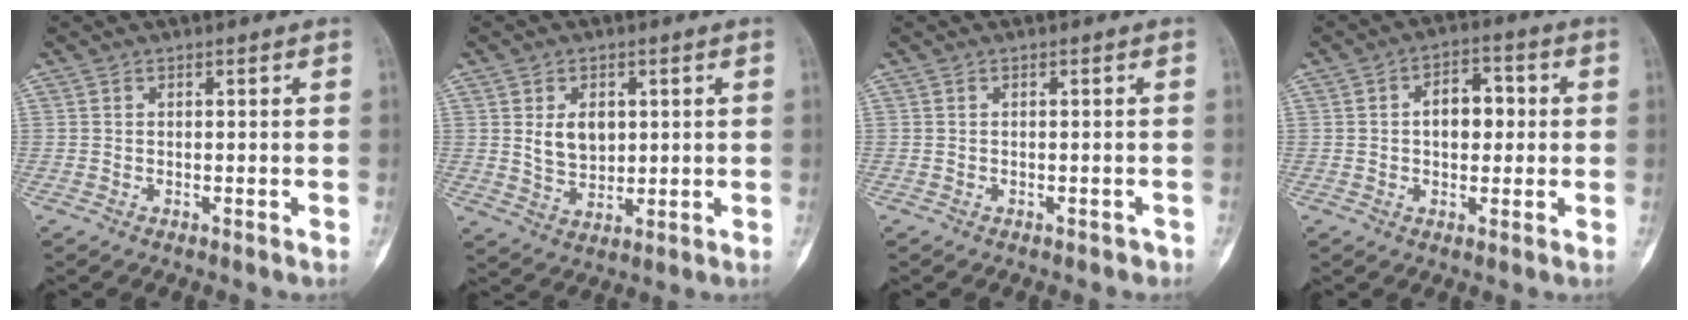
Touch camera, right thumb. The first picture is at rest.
{"total": 6.5, "force": [1.5, 4.6, 4.4], "torque": [-0.055, -0.014, 0.036]}
{"total": 1.1, "force": [-0.8, 0.7, 0.3], "torque": [-0.006, 0.008, -0.009]}
{"total": 7.5, "force": [0.6, 4.8, 5.7], "torque": [-0.063, 0.017, 0.004]}